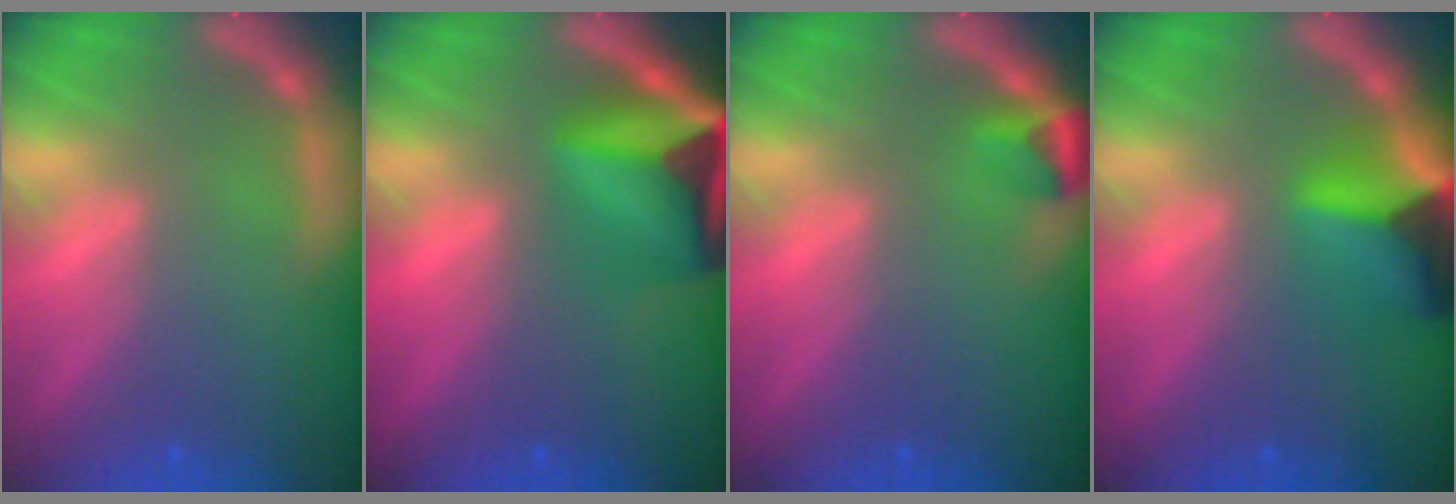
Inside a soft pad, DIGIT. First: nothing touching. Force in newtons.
{"total": 10.0}
{"total": 1.9}
{"total": 6.9}